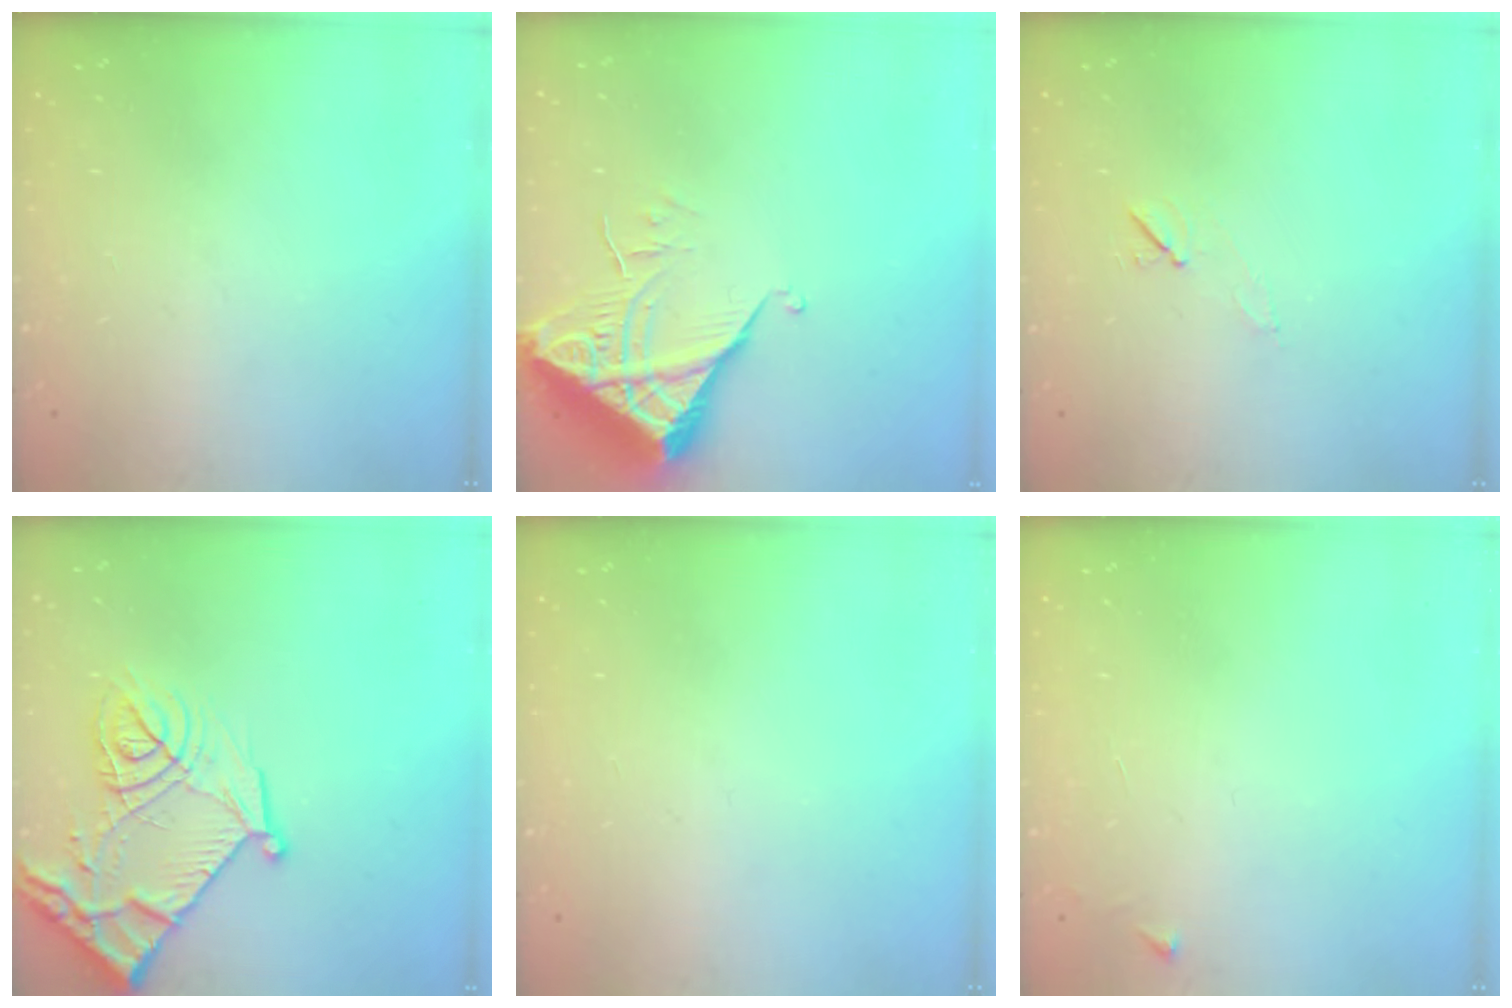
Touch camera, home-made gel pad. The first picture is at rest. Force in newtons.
{"total": 6.6, "press": 6.6, "slide": 0.4}
{"total": 5.2, "press": 4.7, "slide": 2.1}
{"total": 16.3, "press": 16.3, "slide": 1.8}
{"total": 0.0}
{"total": 2.6, "press": 2.6, "slide": 0.3}